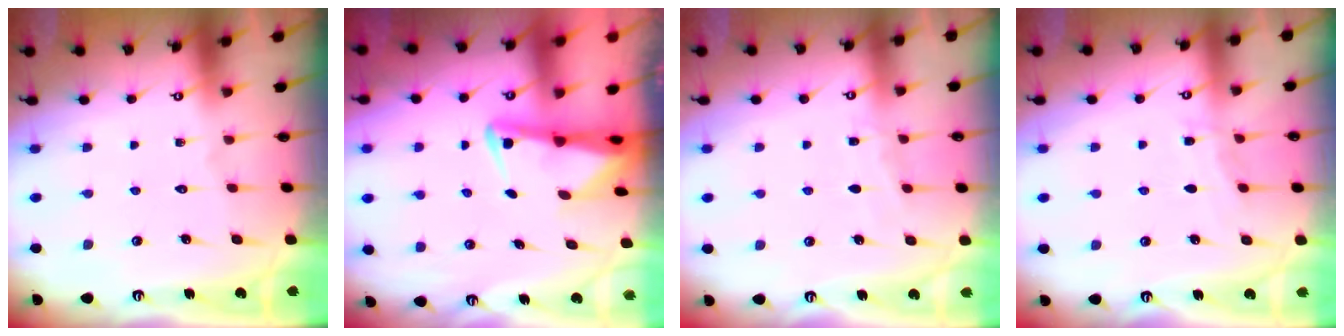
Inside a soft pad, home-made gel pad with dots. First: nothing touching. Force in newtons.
{"total": 2.8, "press": 2.7, "slide": 0.6}
{"total": 3.9, "press": 3.8, "slide": 0.5}
{"total": 4.6, "press": 4.5, "slide": 0.5}